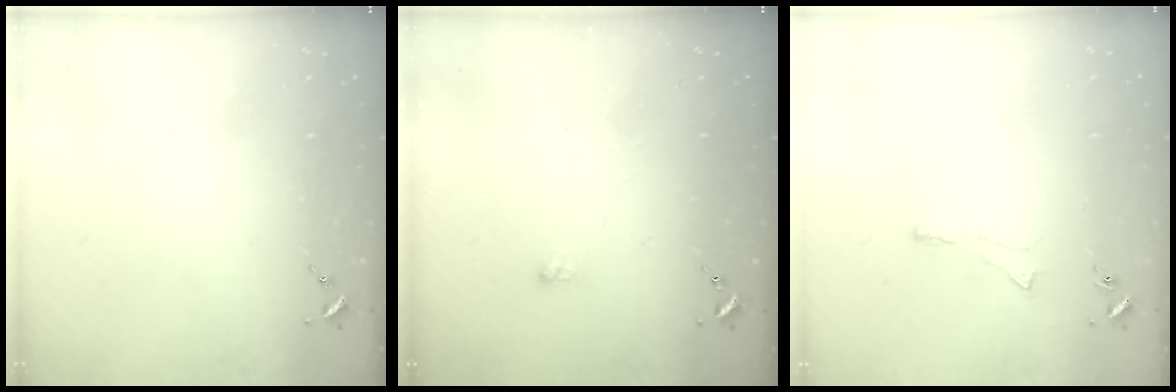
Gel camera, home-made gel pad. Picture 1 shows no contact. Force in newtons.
{"total": 2.9, "press": 2.9, "slide": 0.3}
{"total": 2.9, "press": 2.8, "slide": 0.7}